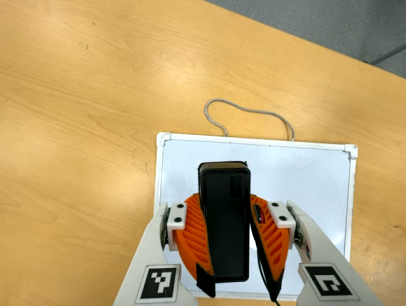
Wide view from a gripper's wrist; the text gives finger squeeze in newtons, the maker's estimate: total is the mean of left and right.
{"total": 9.7, "left": 8.0, "right": 11.4}